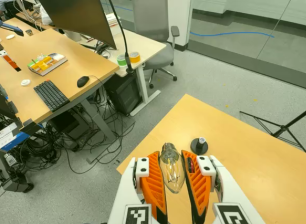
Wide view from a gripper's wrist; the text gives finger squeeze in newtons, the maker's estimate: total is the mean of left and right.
{"total": 22.4, "left": 24.8, "right": 19.9}